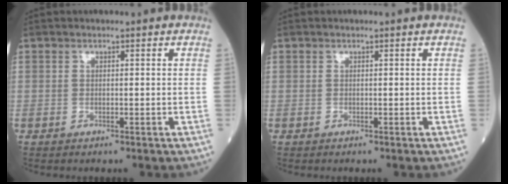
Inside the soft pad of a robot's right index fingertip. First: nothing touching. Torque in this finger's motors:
{"motor_torque": [0.00, 0.00, 0.00, 0.00]}